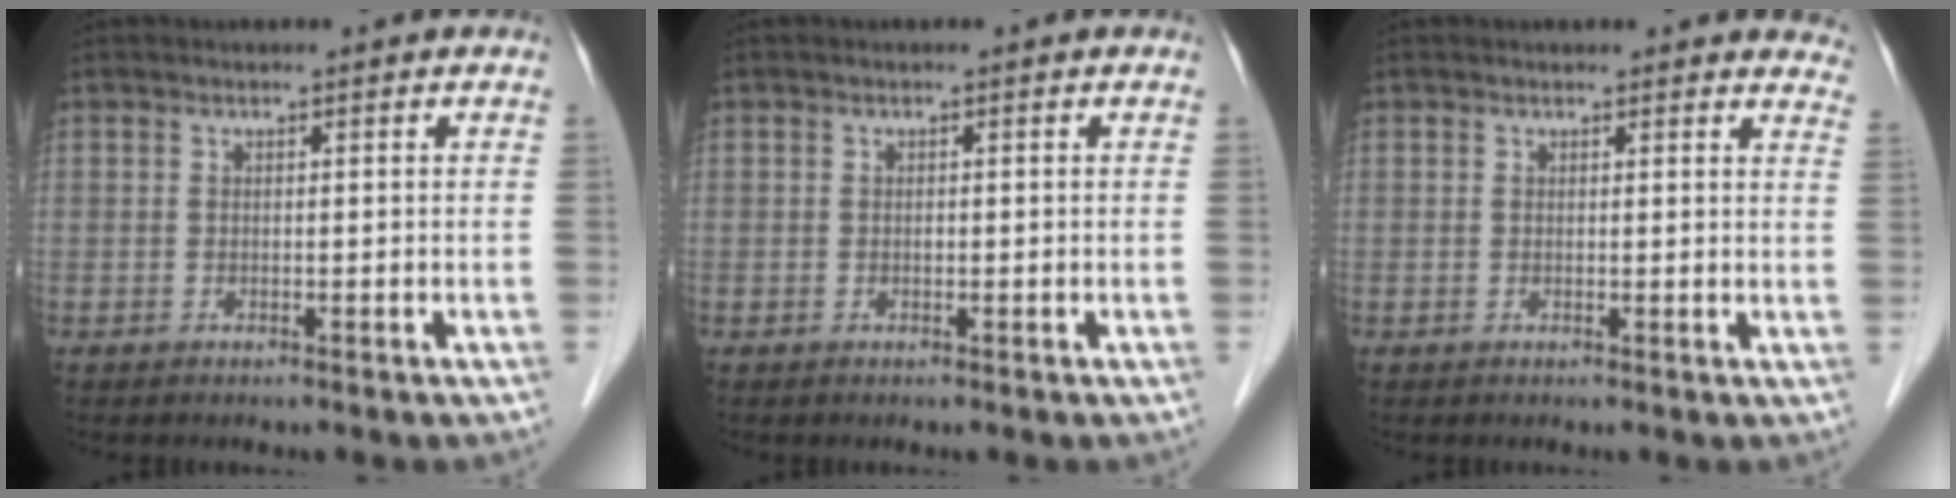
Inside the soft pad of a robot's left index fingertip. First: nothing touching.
{"total": 0.0}
{"total": 8.5, "force": [8.1, 2.1, 1.7], "torque": [0.014, -0.010, 0.059]}